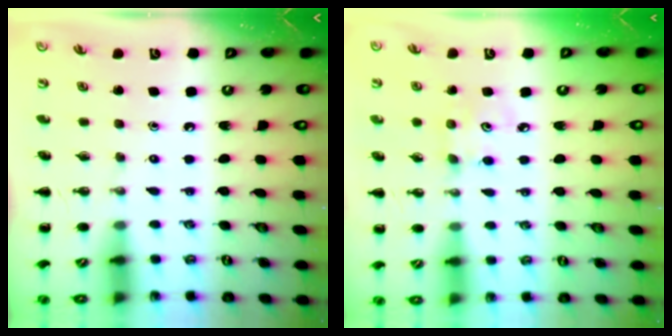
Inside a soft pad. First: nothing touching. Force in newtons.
{"total": 5.4, "press": 5.3, "slide": 1.0}